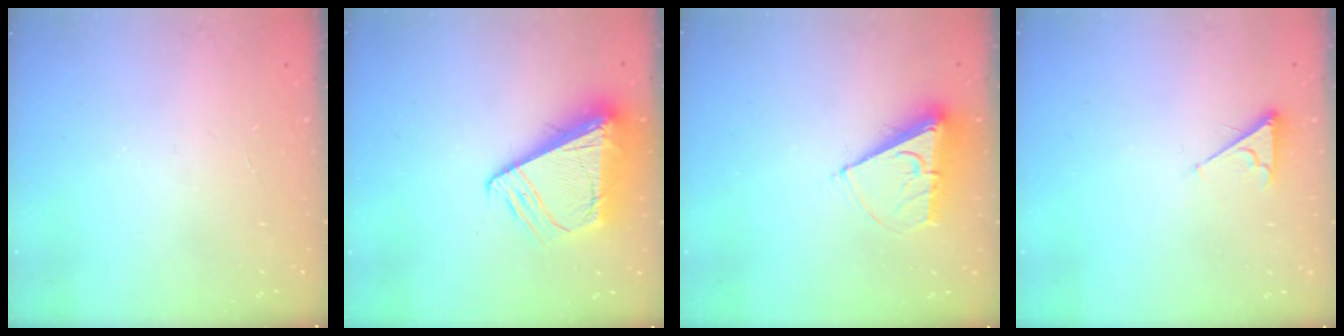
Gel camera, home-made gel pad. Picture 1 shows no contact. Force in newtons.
{"total": 11.0, "press": 10.9, "slide": 1.4}
{"total": 7.6, "press": 7.5, "slide": 0.5}
{"total": 3.0, "press": 2.9, "slide": 0.4}